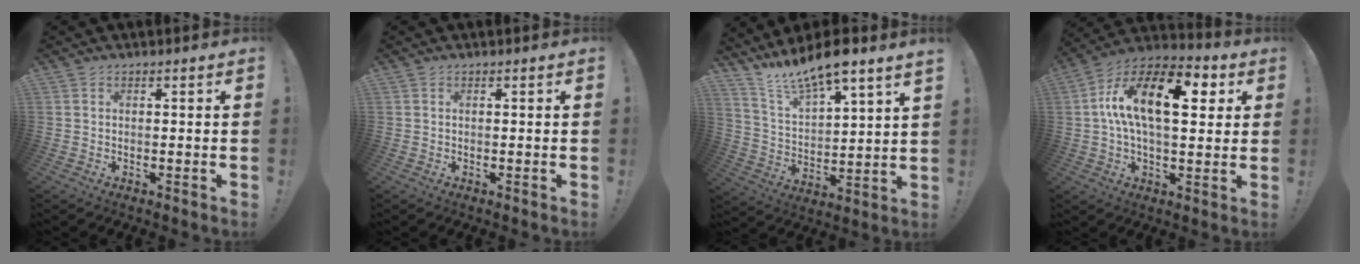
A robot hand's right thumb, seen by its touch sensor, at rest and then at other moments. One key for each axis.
{"total": 0.0}
{"total": 11.2, "fx": 10.3, "fy": 0.7, "fz": 4.2, "tx": -0.091, "ty": -0.097, "tz": 0.179}
{"total": 19.9, "fx": 4.4, "fy": 9.8, "fz": 16.7, "tx": -0.290, "ty": -0.006, "tz": 0.062}